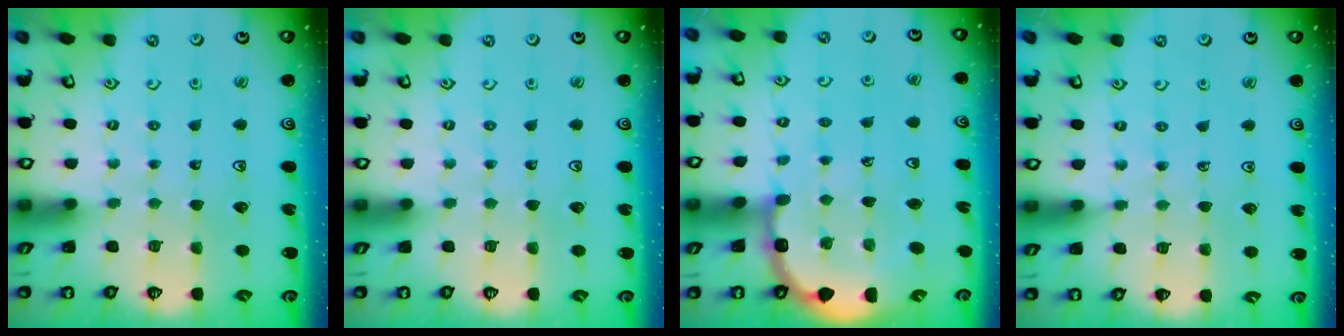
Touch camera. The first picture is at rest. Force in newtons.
{"total": 0.0}
{"total": 8.7, "press": 8.4, "slide": 2.1}
{"total": 3.8, "press": 3.8, "slide": 0.7}